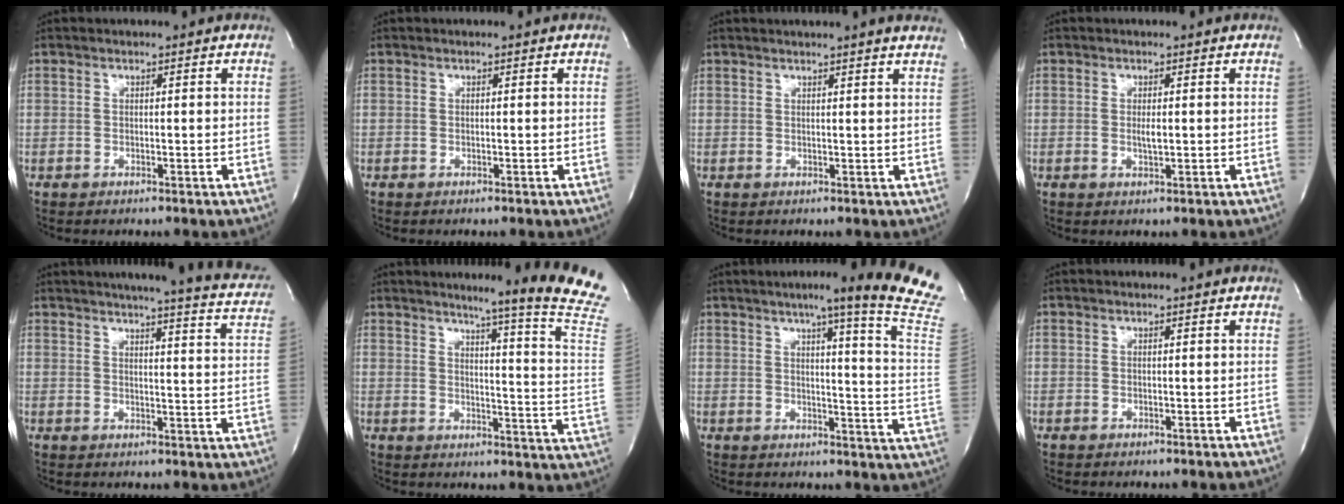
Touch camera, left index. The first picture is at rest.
{"total": 0.0}
{"total": 7.3, "force": [6.7, -0.5, 3.0], "torque": [-0.041, 0.011, 0.061]}
{"total": 1.3, "force": [0.0, 0.2, 1.3], "torque": [-0.028, -0.003, 0.001]}
{"total": 18.9, "force": [16.6, 1.5, 9.0], "torque": [-0.117, -0.038, 0.180]}
{"total": 17.9, "force": [14.8, -2.7, 9.7], "torque": [-0.129, -0.099, 0.168]}
{"total": 19.0, "force": [14.4, -2.0, 12.3], "torque": [-0.162, -0.065, 0.162]}
{"total": 0.0}